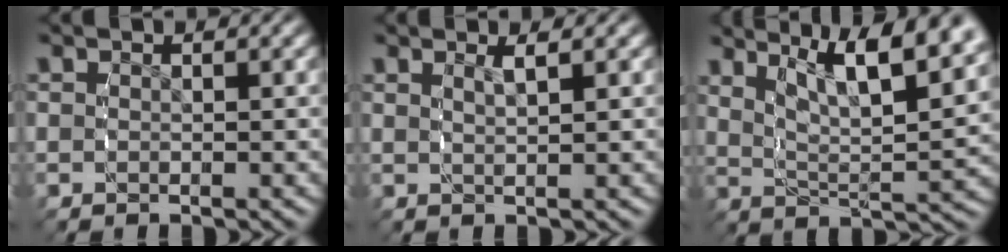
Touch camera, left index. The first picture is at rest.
{"total": 1.1, "force": [0.7, -0.5, 0.7], "torque": [-0.010, -0.001, 0.014]}
{"total": 8.4, "force": [3.9, 3.1, 6.8], "torque": [-0.098, 0.002, 0.055]}